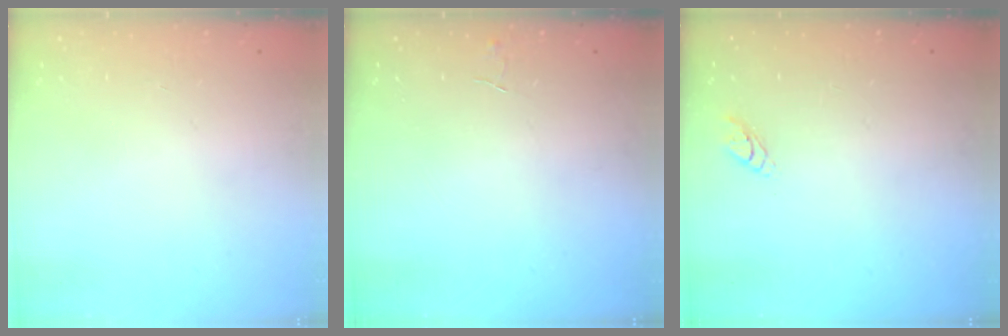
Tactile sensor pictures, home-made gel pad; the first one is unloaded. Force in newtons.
{"total": 4.0, "press": 4.0, "slide": 0.3}
{"total": 2.8, "press": 2.8, "slide": 0.3}